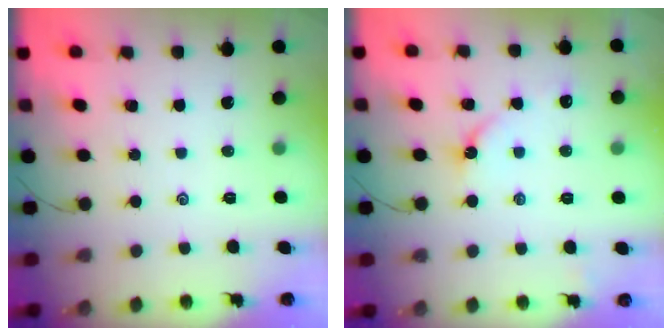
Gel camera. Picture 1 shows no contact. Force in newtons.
{"total": 4.0, "press": 3.9, "slide": 0.6}